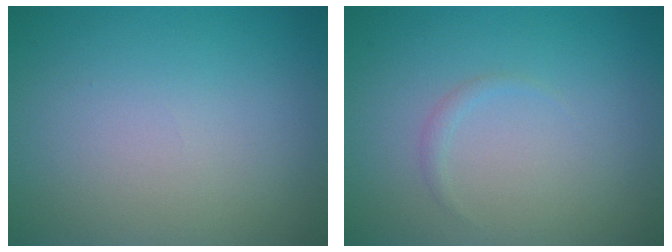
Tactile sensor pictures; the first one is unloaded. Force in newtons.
{"total": 0.6, "press": 0.6, "slide": 0.1}